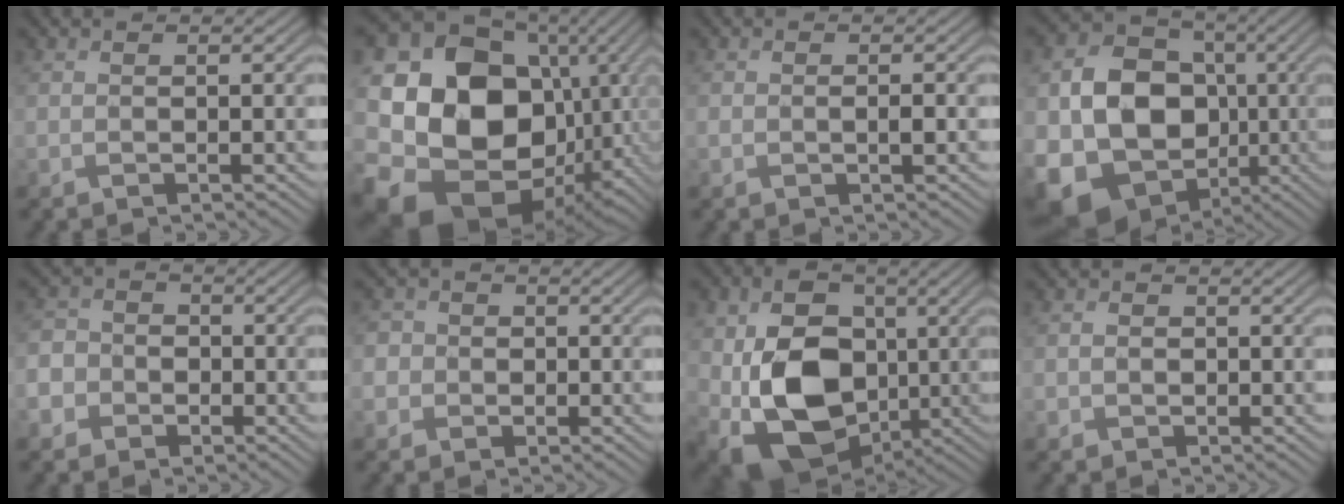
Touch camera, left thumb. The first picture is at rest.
{"total": 21.9, "force": [-1.6, 18.0, 12.4], "torque": [-0.284, -0.053, 0.006]}
{"total": 1.4, "force": [-0.2, 0.8, 1.1], "torque": [-0.021, -0.002, -0.001]}
{"total": 18.7, "force": [-4.2, 15.4, 9.7], "torque": [-0.239, -0.044, -0.077]}
{"total": 6.2, "force": [-2.4, 5.5, 1.6], "torque": [-0.055, -0.006, -0.066]}
{"total": 4.2, "force": [-0.1, 4.0, 1.0], "torque": [-0.027, 0.009, -0.024]}
{"total": 14.4, "force": [-1.2, 10.1, 10.2], "torque": [-0.217, -0.019, -0.018]}
{"total": 1.5, "force": [-0.3, 1.4, 0.6], "torque": [-0.013, -0.005, -0.007]}